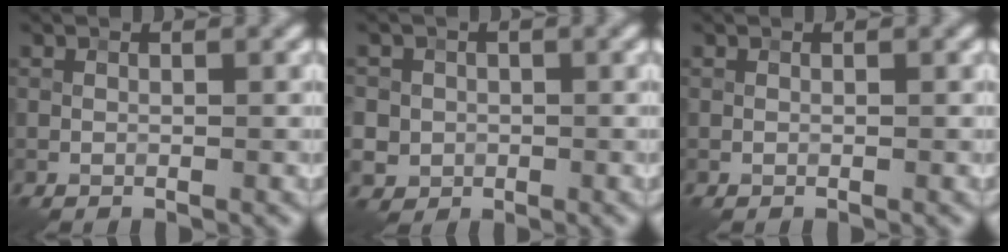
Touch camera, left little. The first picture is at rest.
{"total": 4.0, "force": [-0.5, 3.9, 0.9], "torque": [-0.005, 0.007, -0.027]}
{"total": 0.0}